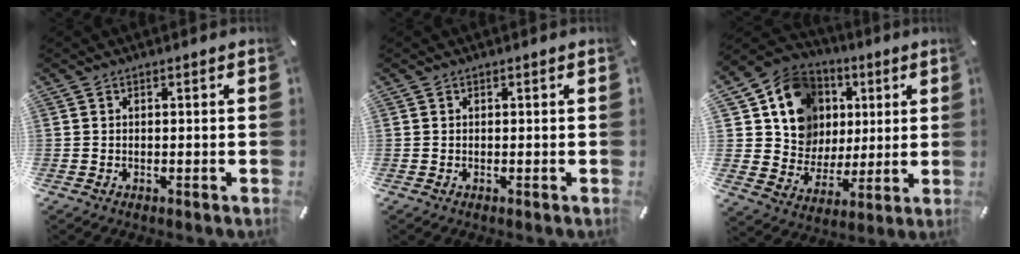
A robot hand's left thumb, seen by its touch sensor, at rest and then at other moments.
{"total": 0.0}
{"total": 15.7, "force": [5.2, 13.8, 5.4], "torque": [-0.101, -0.021, 0.113]}